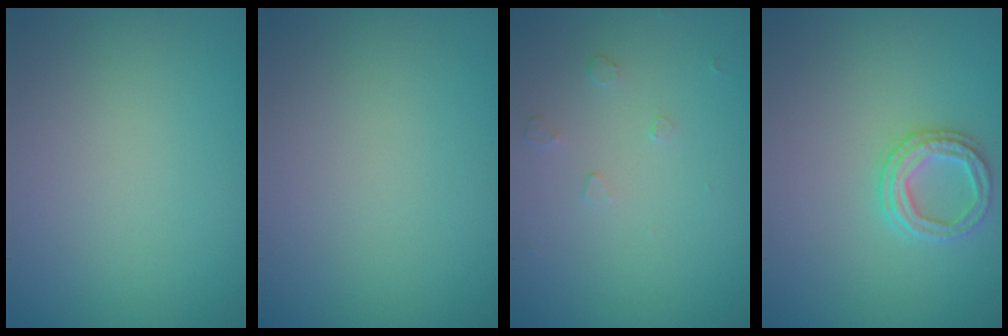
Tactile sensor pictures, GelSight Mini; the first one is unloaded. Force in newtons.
{"total": 0.0}
{"total": 0.6, "press": 0.4, "slide": 0.5}
{"total": 2.5, "press": 2.3, "slide": 1.0}